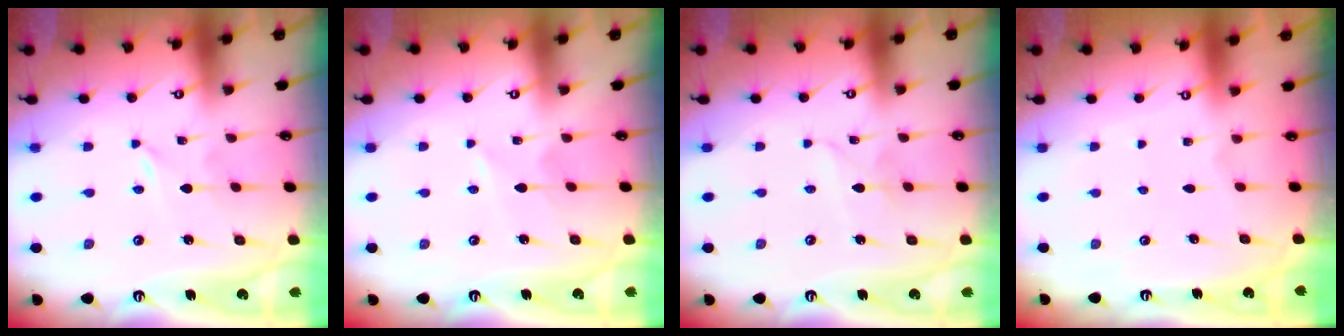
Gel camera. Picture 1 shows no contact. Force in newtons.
{"total": 2.2, "press": 2.2, "slide": 0.3}
{"total": 2.5, "press": 2.5, "slide": 0.2}
{"total": 0.0}